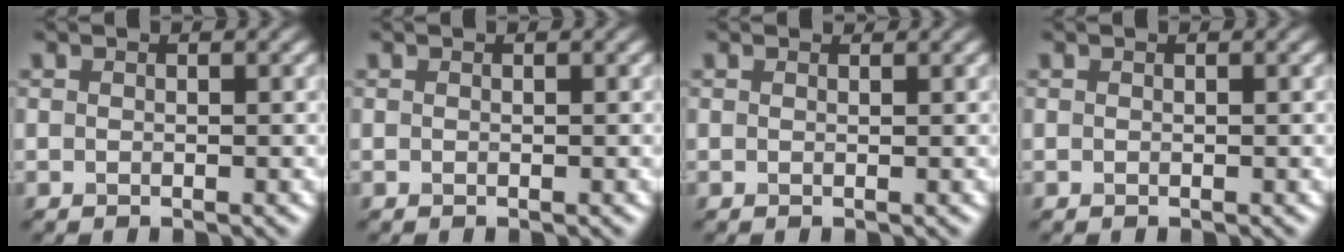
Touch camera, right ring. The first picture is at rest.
{"total": 0.0}
{"total": 0.5, "force": [0.5, 0.1, 0.2], "torque": [-0.014, 0.004, 0.002]}
{"total": 0.0}